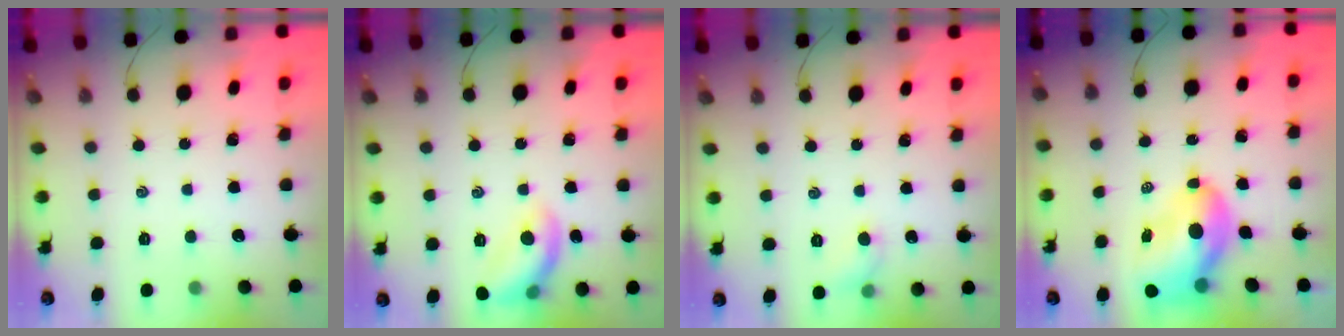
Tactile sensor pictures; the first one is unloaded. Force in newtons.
{"total": 10.5, "press": 10.4, "slide": 0.5}
{"total": 4.8, "press": 4.6, "slide": 1.2}
{"total": 8.8, "press": 8.4, "slide": 2.3}